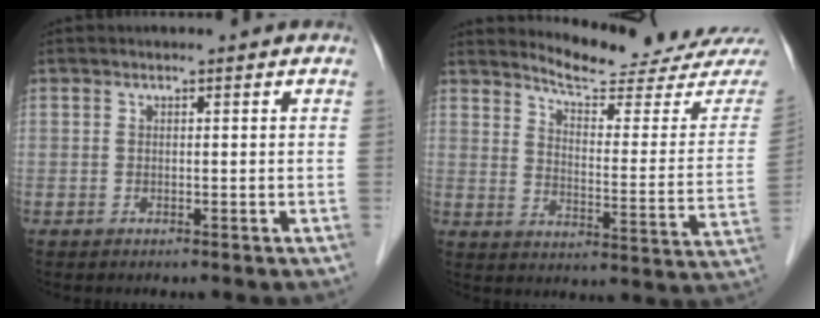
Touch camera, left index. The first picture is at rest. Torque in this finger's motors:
{"motor_torque": [-0.35, -0.39, 0.06, 0.00]}